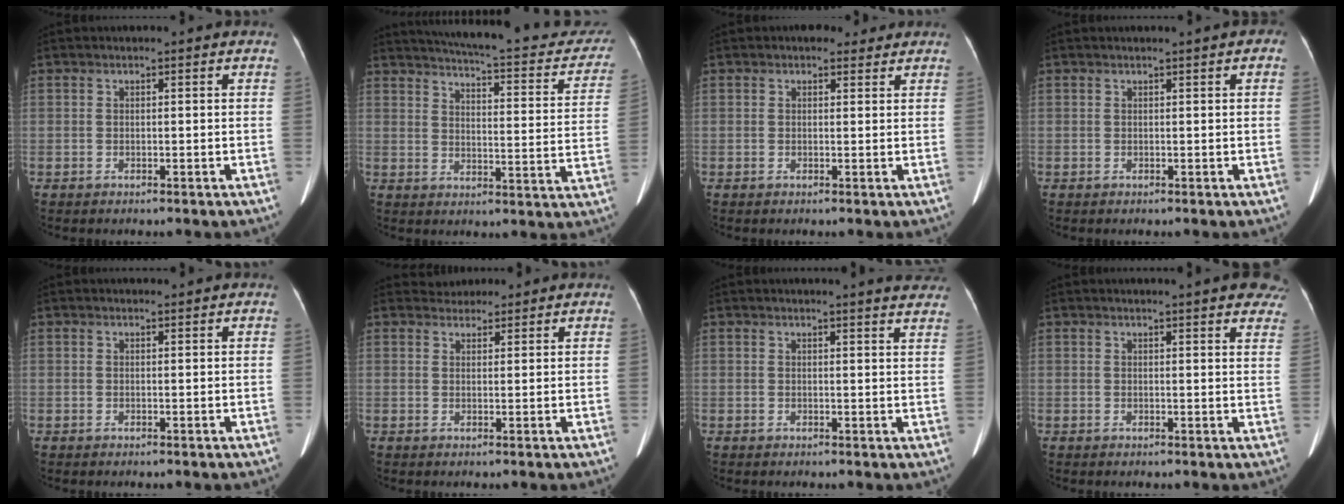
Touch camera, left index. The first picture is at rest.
{"total": 23.9, "force": [20.8, 5.5, 10.5], "torque": [-0.139, -0.026, 0.241]}
{"total": 2.7, "force": [2.1, 1.6, 0.9], "torque": [-0.011, 0.011, 0.026]}
{"total": 1.7, "force": [0.8, 0.5, 1.4], "torque": [-0.015, 0.015, 0.009]}
{"total": 0.5, "force": [0.5, 0.0, -0.1], "torque": [-0.006, -0.002, 0.009]}
{"total": 2.7, "force": [2.5, 1.1, -0.2], "torque": [0.004, 0.019, 0.038]}
{"total": 8.8, "force": [8.3, 0.5, 2.9], "torque": [-0.024, -0.015, 0.070]}
{"total": 13.9, "force": [12.1, 2.4, 6.4], "torque": [-0.066, -0.001, 0.125]}